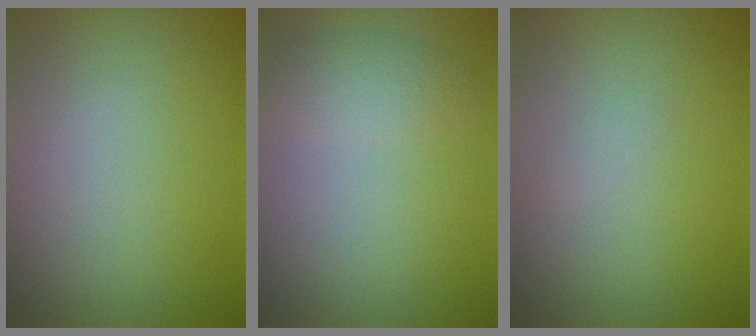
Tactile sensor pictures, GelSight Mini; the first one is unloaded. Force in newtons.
{"total": 2.1, "press": 2.1, "slide": 0.2}
{"total": 0.5, "press": 0.5, "slide": 0.0}